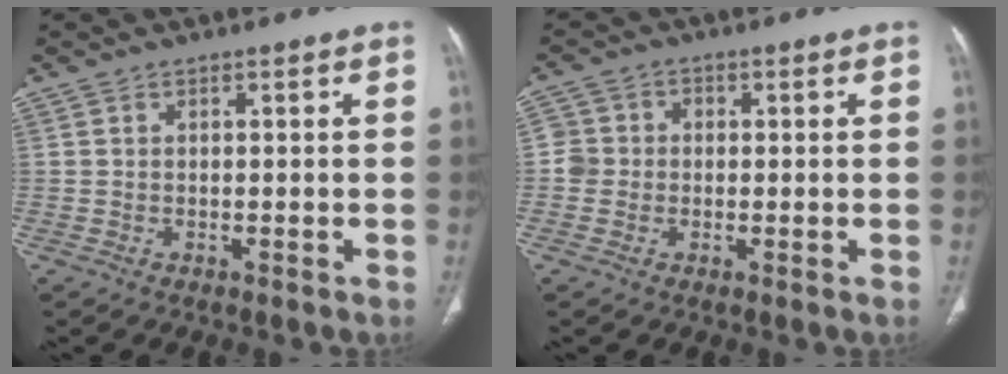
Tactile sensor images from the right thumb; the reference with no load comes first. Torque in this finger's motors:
{"motor_torque": [0.55, 0.45, 0.49, 0.18, 0.03]}